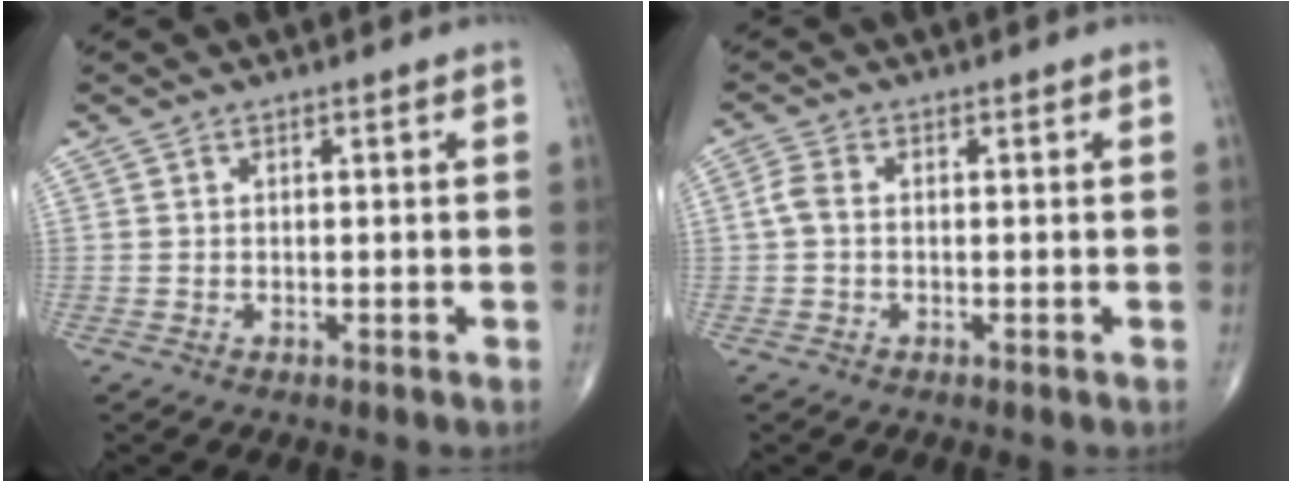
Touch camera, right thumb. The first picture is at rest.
{"total": 2.3, "force": [-0.2, 1.4, 1.8], "torque": [-0.042, 0.003, -0.010]}